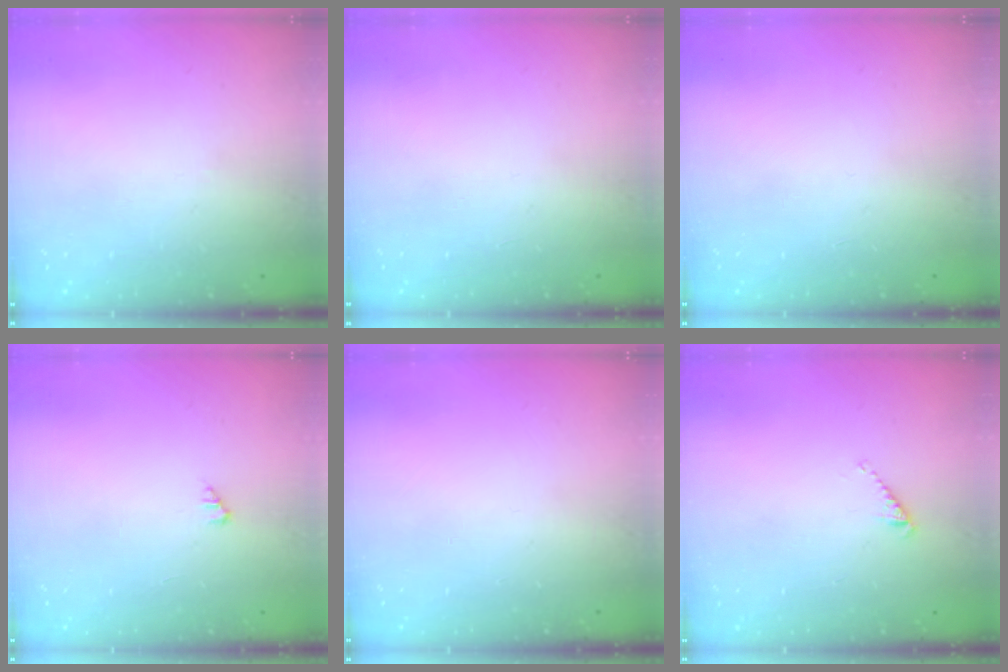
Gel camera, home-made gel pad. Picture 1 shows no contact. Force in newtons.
{"total": 0.0}
{"total": 0.0}
{"total": 1.4, "press": 1.3, "slide": 0.1}
{"total": 0.0}
{"total": 2.4, "press": 2.4, "slide": 0.5}